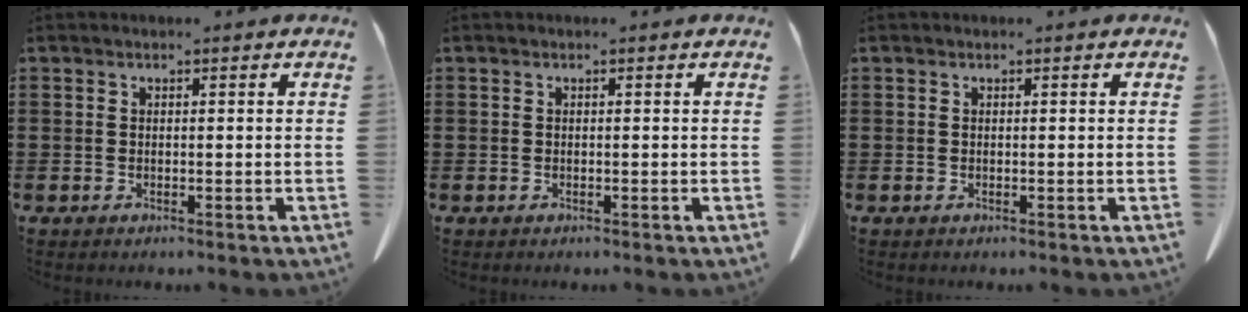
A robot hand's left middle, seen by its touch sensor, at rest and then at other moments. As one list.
[{"total": 0.0}, {"total": 0.0}]